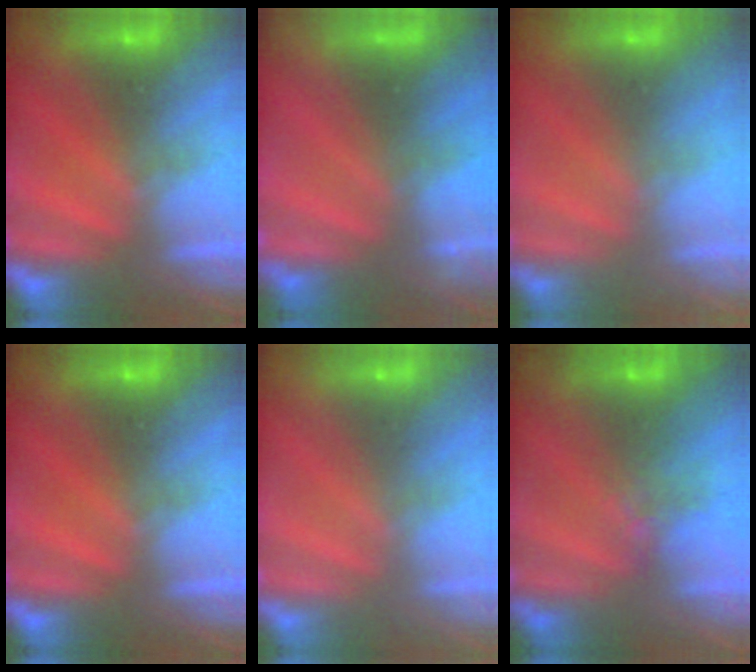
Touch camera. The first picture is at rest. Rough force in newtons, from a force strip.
{"total": 3.5}
{"total": 2.6}
{"total": 0.0}
{"total": 3.5}
{"total": 4.1}